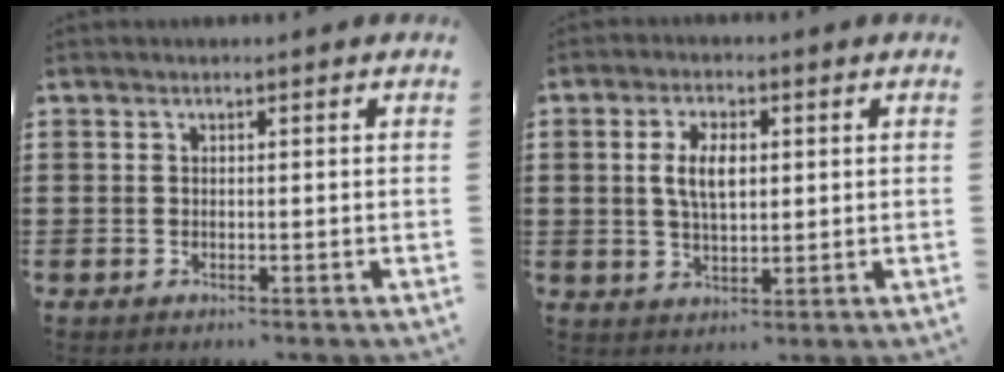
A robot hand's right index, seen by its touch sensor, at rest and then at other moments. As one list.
[{"total": 5.4, "force": [0.8, 2.5, 4.7], "torque": [-0.094, 0.010, 0.012]}]